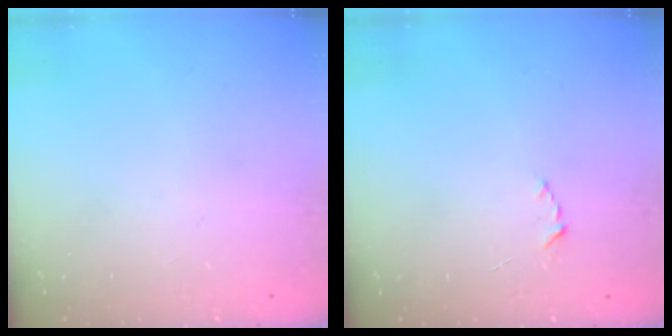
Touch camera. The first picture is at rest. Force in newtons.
{"total": 1.9, "press": 1.9, "slide": 0.2}